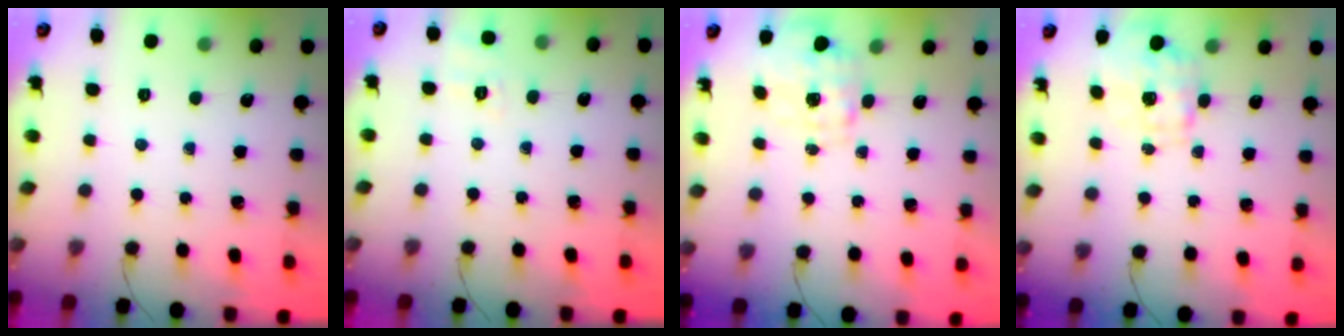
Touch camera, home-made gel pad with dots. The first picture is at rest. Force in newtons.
{"total": 2.3, "press": 1.2, "slide": 1.9}
{"total": 1.5, "press": 1.5, "slide": 0.5}
{"total": 7.4, "press": 7.2, "slide": 1.5}